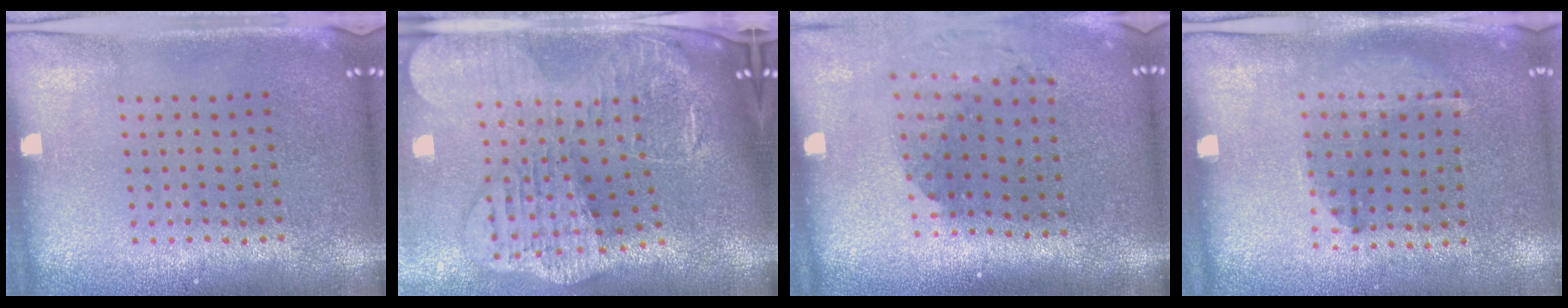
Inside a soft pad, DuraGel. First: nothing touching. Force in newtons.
{"total": 4.1, "press": 3.1, "slide": 2.6}
{"total": 1.8, "press": 1.4, "slide": 1.1}
{"total": 1.4, "press": 0.9, "slide": 1.0}